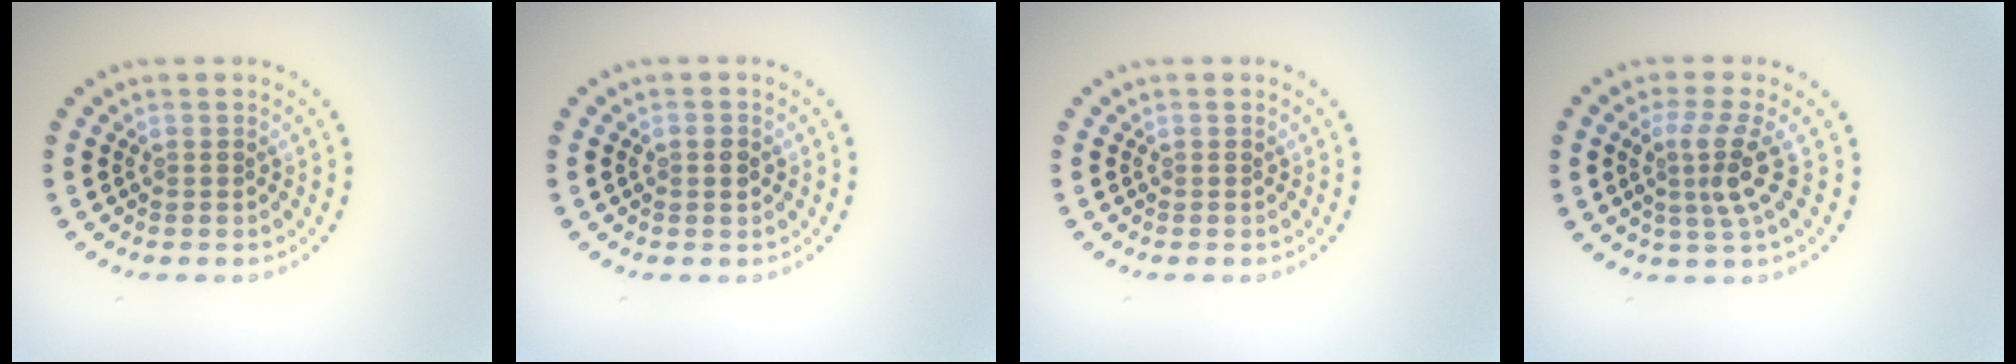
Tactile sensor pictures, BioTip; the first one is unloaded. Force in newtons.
{"total": 1.4, "press": 1.4, "slide": 0.2}
{"total": 0.0}
{"total": 3.3, "press": 2.3, "slide": 2.3}